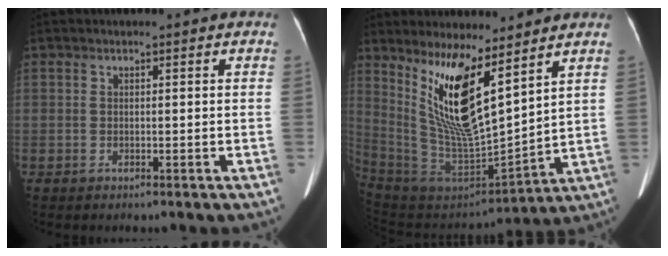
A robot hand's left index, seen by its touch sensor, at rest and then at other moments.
{"total": 14.5, "force": [8.0, 3.0, 11.7], "torque": [-0.232, -0.018, 0.162]}